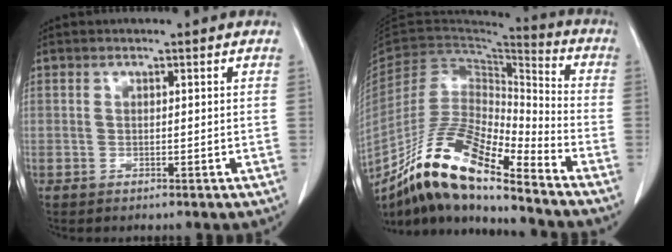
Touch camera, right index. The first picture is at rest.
{"total": 17.1, "force": [-13.0, 3.1, 10.6], "torque": [-0.195, 0.006, -0.239]}